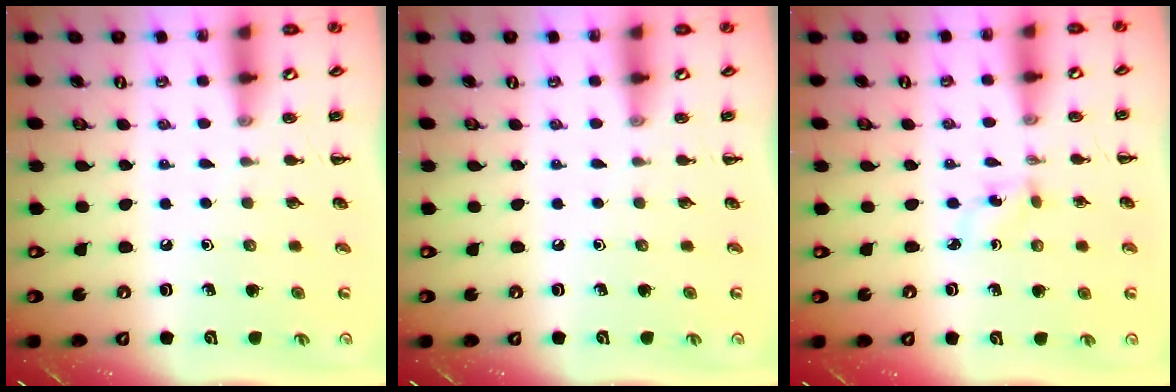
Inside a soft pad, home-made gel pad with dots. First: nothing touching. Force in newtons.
{"total": 0.0}
{"total": 2.5, "press": 2.4, "slide": 0.8}